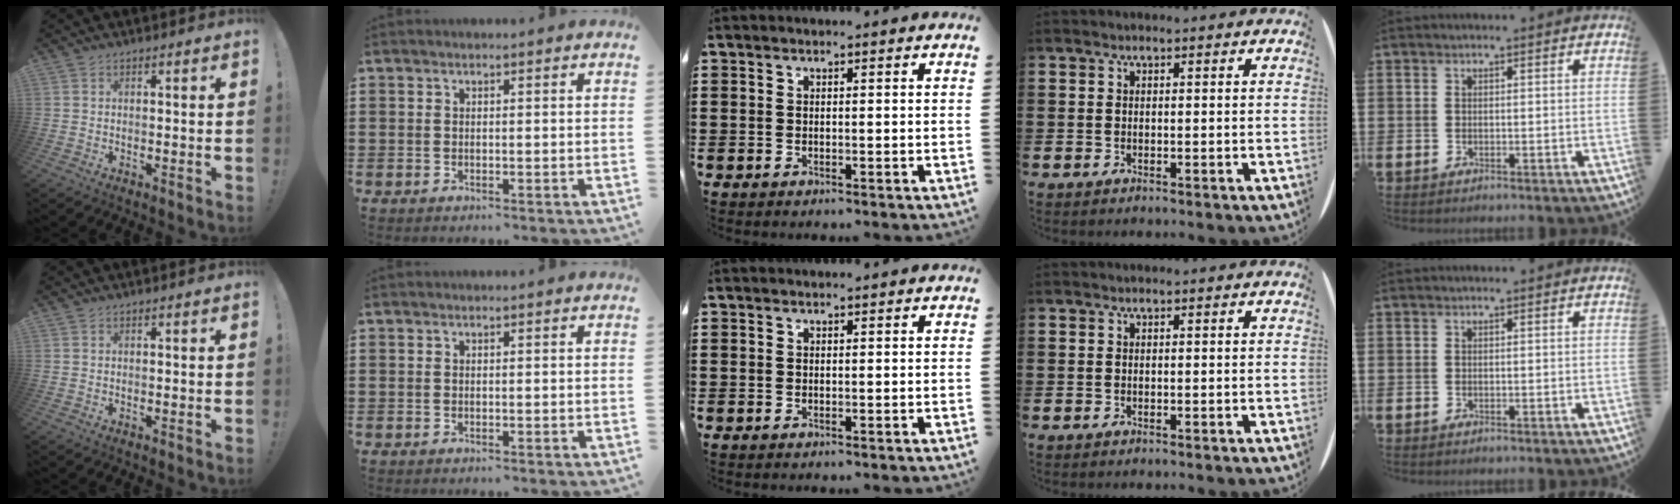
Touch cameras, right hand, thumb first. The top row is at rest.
{}